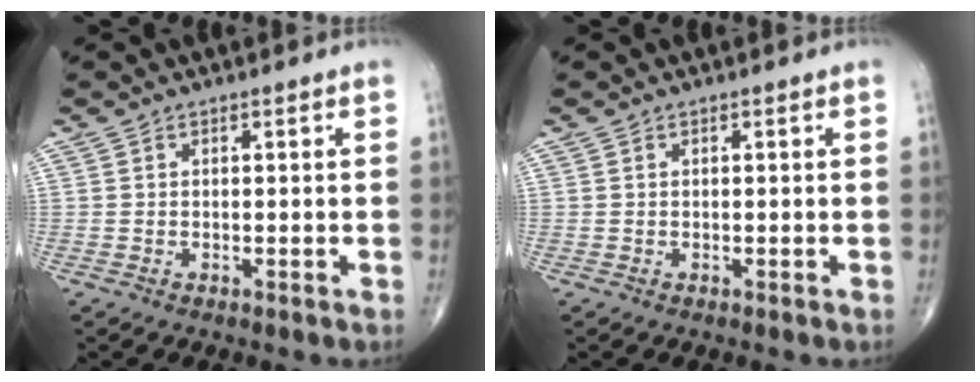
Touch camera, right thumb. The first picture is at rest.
{"total": 0.0}